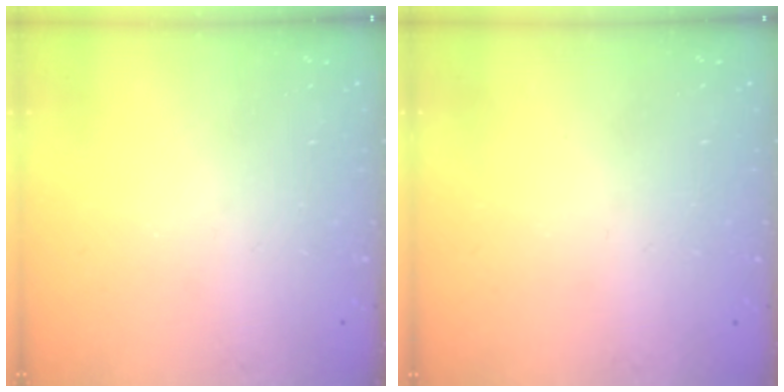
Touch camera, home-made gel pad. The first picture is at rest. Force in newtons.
{"total": 0.7, "press": 0.7, "slide": 0.3}